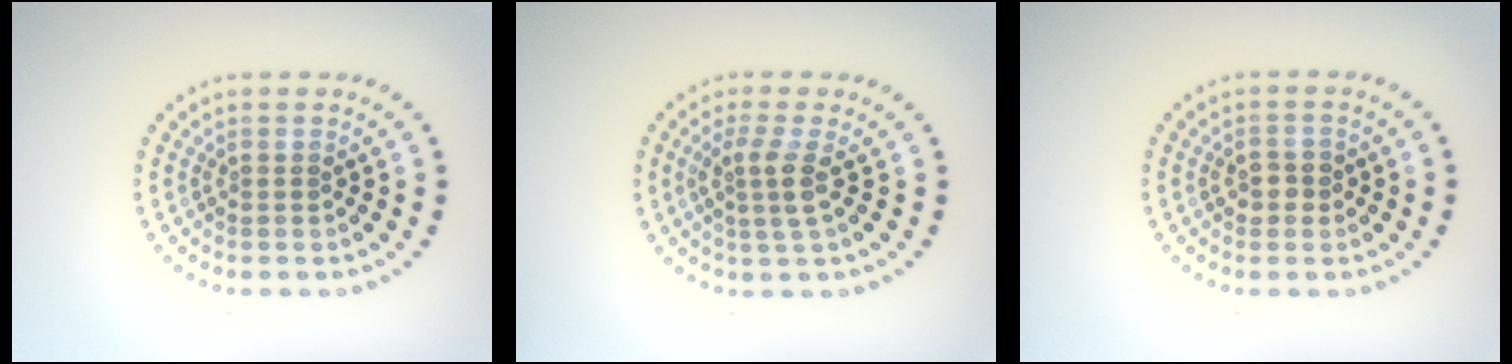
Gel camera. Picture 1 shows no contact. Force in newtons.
{"total": 2.5, "press": 2.0, "slide": 1.5}
{"total": 1.8, "press": 1.8, "slide": 0.3}